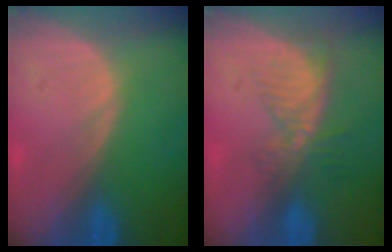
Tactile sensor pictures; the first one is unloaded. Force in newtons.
{"total": 5.4, "press": 4.6, "slide": 2.8}